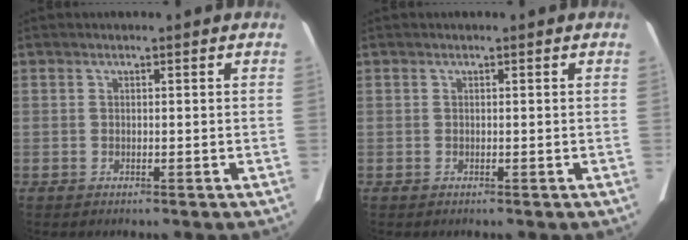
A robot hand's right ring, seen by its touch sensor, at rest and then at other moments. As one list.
[{"total": 0.0}]